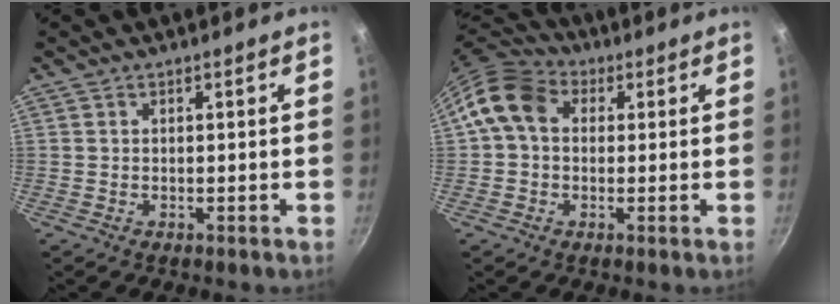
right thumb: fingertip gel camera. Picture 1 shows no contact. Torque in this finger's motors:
{"motor_torque": [0.99, 1.16, 1.18, 0.06, 0.13]}